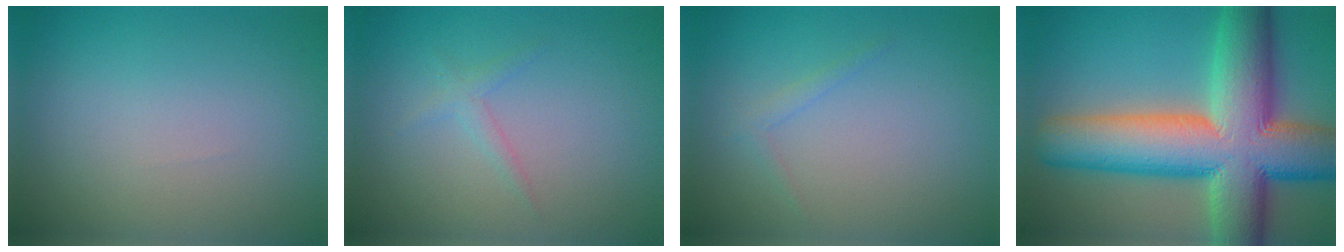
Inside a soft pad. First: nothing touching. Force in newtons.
{"total": 1.1, "press": 1.1, "slide": 0.0}
{"total": 0.8, "press": 0.8, "slide": 0.0}
{"total": 15.8, "press": 15.8, "slide": 0.9}